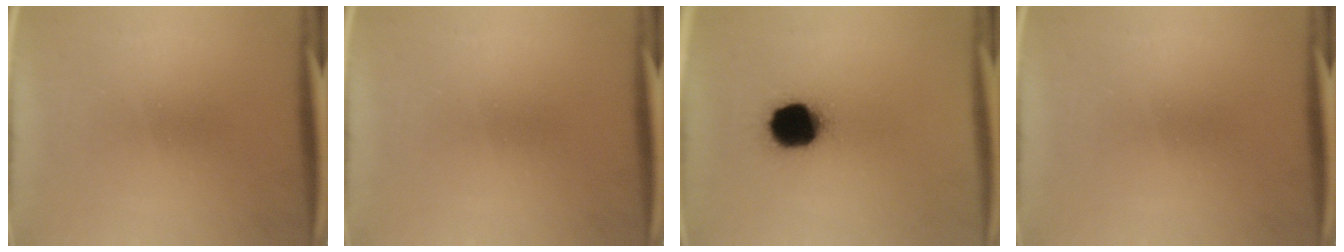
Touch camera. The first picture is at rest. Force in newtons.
{"total": 0.0}
{"total": 14.2}
{"total": 0.0}